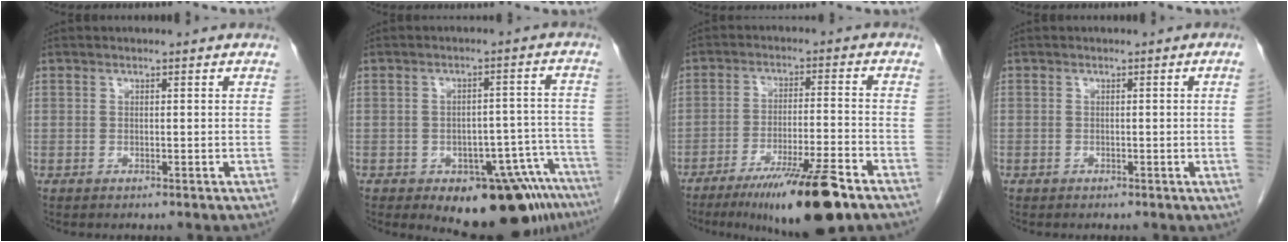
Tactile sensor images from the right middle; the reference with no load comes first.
{"total": 14.4, "force": [-10.5, 4.5, 8.8], "torque": [-0.039, 0.026, -0.132]}
{"total": 13.5, "force": [-9.1, 0.6, 10.0], "torque": [-0.154, -0.026, -0.147]}
{"total": 1.4, "force": [-0.3, -0.5, 1.3], "torque": [-0.014, -0.001, -0.006]}